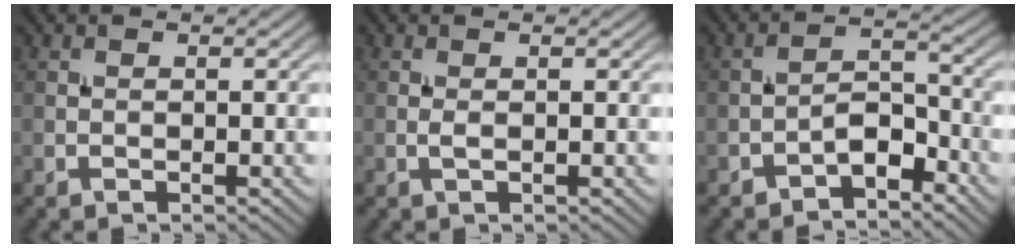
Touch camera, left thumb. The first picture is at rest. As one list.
[{"total": 0.8, "force": [0.0, 0.1, 0.7], "torque": [-0.020, 0.000, -0.001]}, {"total": 4.3, "force": [-3.1, 1.8, 2.4], "torque": [-0.036, 0.015, -0.062]}]